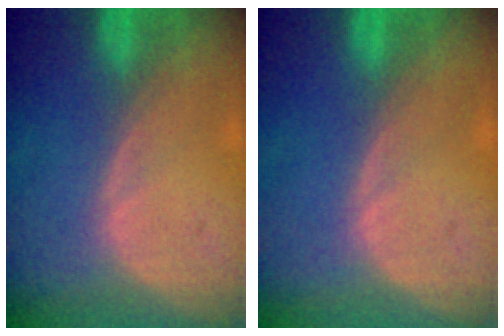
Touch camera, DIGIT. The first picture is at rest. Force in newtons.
{"total": 0.0}